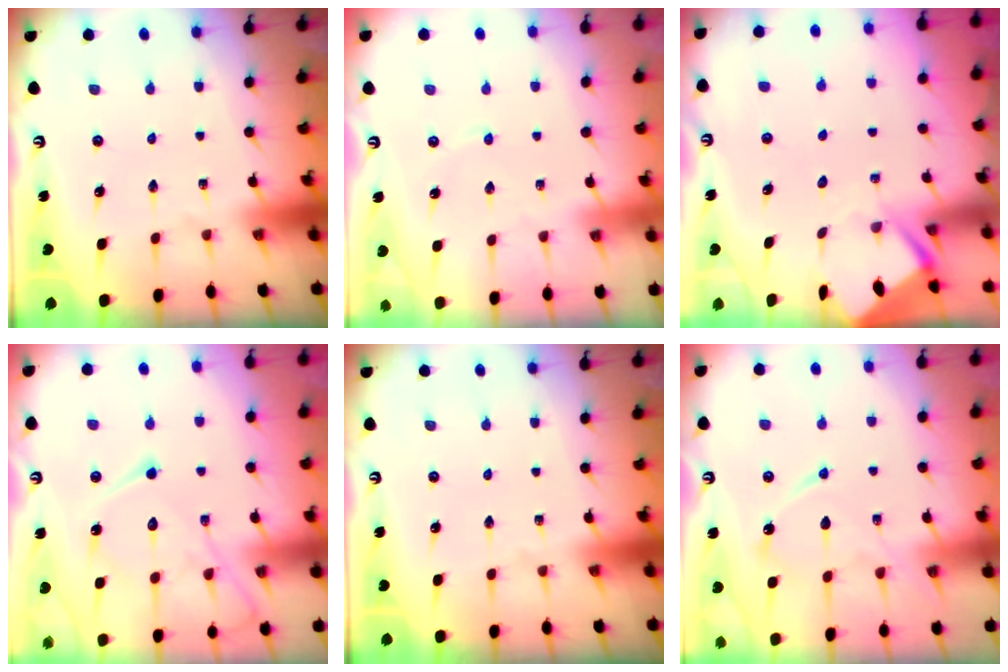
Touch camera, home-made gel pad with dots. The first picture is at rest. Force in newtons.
{"total": 1.6, "press": 1.6, "slide": 0.2}
{"total": 3.3, "press": 3.3, "slide": 0.3}
{"total": 13.9, "press": 13.8, "slide": 1.5}
{"total": 0.0}
{"total": 11.0, "press": 11.0, "slide": 1.2}